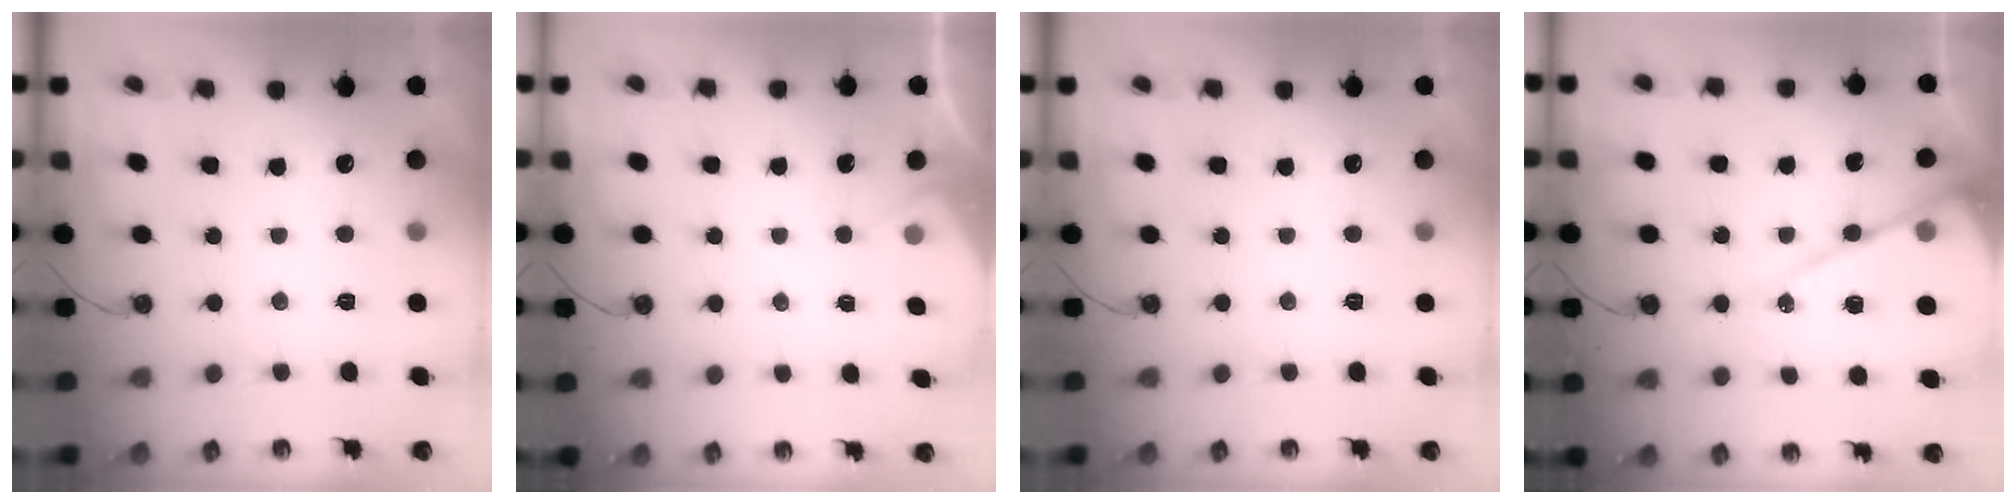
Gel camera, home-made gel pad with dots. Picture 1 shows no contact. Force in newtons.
{"total": 2.5, "press": 2.5, "slide": 0.4}
{"total": 0.0}
{"total": 14.8, "press": 14.7, "slide": 1.7}